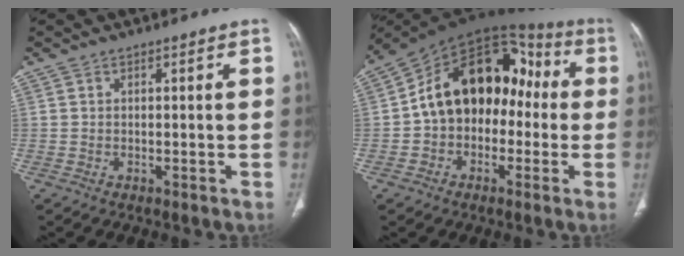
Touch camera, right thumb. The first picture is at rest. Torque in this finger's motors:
{"motor_torque": [2.42, 2.59, 1.74, -0.88, 0.19]}